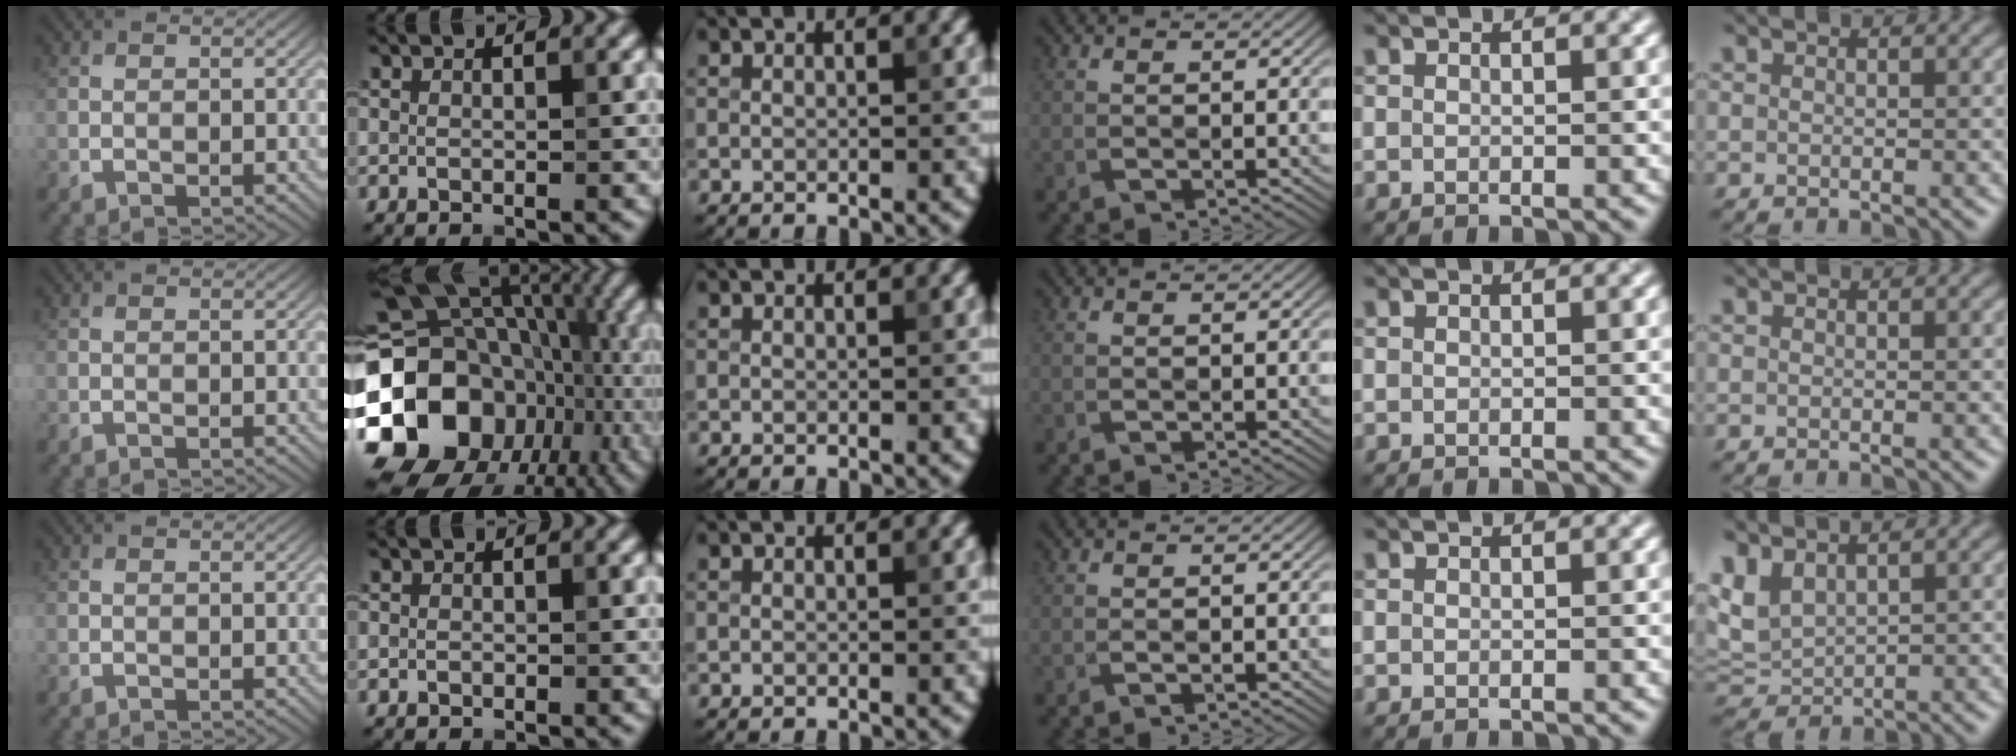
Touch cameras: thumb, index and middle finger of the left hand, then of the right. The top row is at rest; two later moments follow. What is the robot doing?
{"motion": "fold", "object": "aluminum foil"}